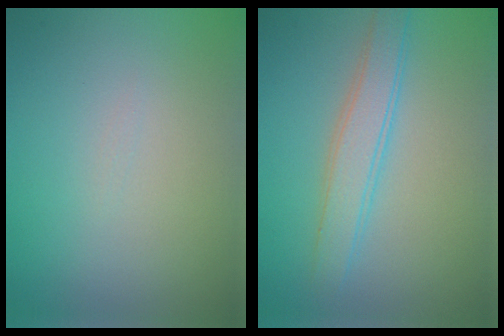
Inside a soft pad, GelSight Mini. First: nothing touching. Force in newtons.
{"total": 3.1, "press": 3.1, "slide": 0.0}